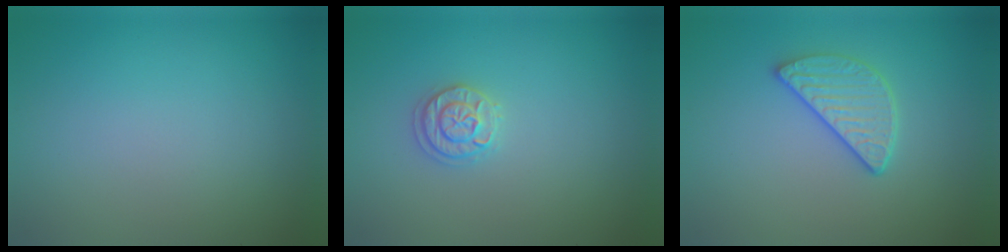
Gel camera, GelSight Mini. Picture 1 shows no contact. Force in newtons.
{"total": 1.8, "press": 1.8, "slide": 0.1}
{"total": 3.0, "press": 2.6, "slide": 1.5}